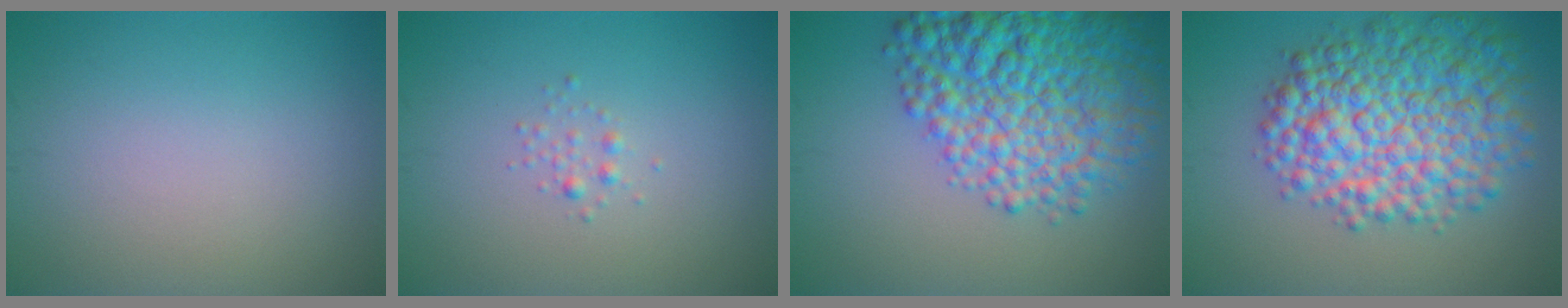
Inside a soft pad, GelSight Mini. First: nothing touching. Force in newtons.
{"total": 0.8, "press": 0.8, "slide": 0.0}
{"total": 10.2, "press": 10.2, "slide": 0.4}
{"total": 9.8, "press": 9.8, "slide": 0.2}